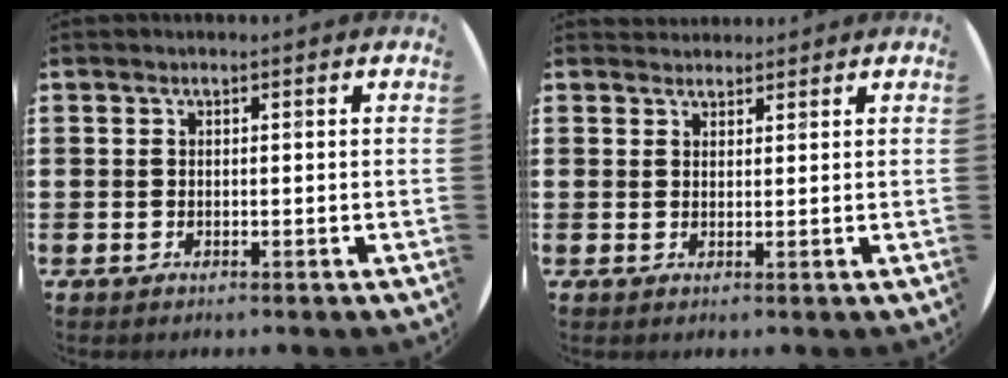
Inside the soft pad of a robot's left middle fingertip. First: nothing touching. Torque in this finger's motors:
{"motor_torque": [0.08, -0.09, -0.03, -0.01]}